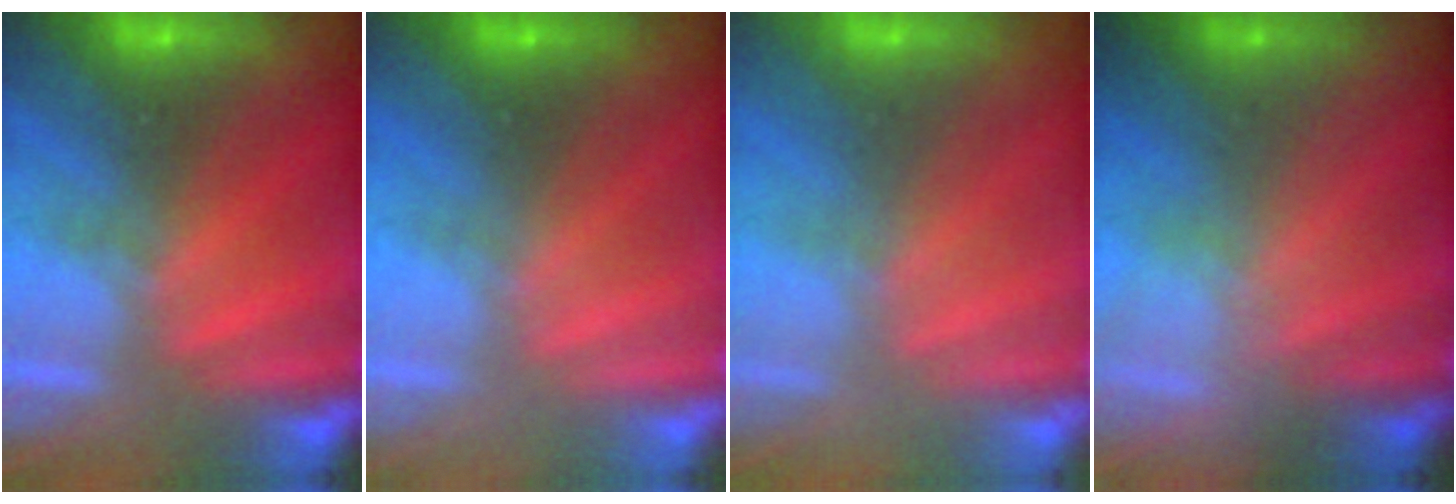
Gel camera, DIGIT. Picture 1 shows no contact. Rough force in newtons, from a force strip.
{"total": 3.0}
{"total": 2.9}
{"total": 2.3}